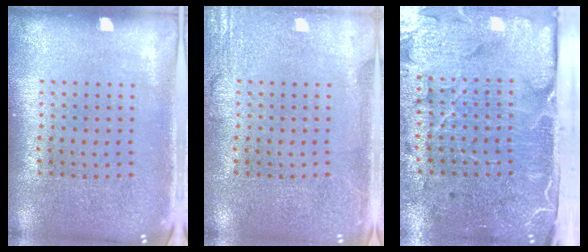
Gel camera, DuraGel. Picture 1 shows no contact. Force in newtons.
{"total": 2.6, "press": 2.6, "slide": 0.3}
{"total": 5.0, "press": 4.0, "slide": 3.1}